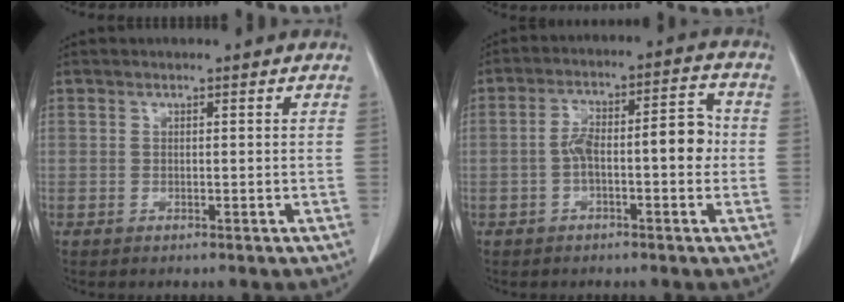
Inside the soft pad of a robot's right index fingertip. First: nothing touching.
{"total": 9.1, "force": [-1.2, 2.7, 8.6], "torque": [-0.138, 0.039, -0.018]}